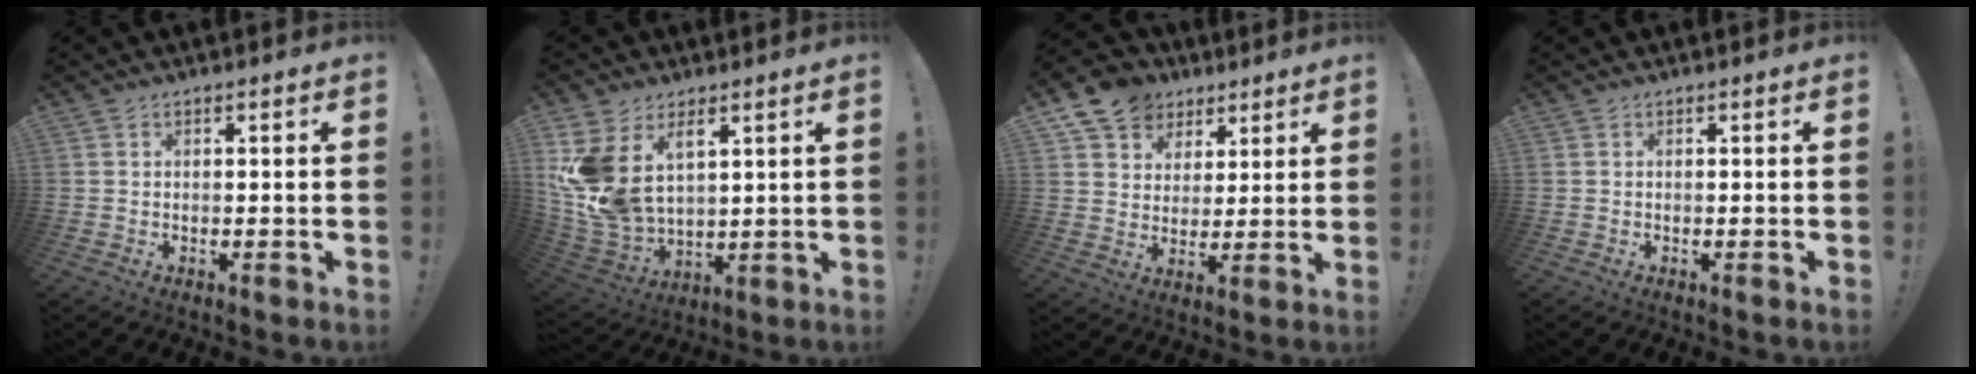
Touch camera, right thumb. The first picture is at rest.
{"total": 14.1, "force": [6.5, 9.2, 8.6], "torque": [-0.191, -0.050, 0.124]}
{"total": 11.4, "force": [6.9, 8.6, 2.9], "torque": [-0.045, -0.046, 0.137]}
{"total": 0.0}